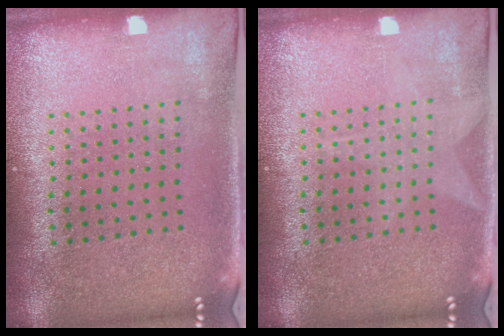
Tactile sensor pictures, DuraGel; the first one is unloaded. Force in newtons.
{"total": 0.9, "press": 0.9, "slide": 0.2}